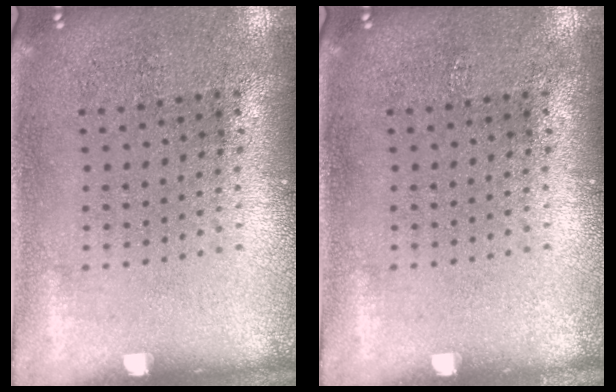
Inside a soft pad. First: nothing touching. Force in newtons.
{"total": 0.0}